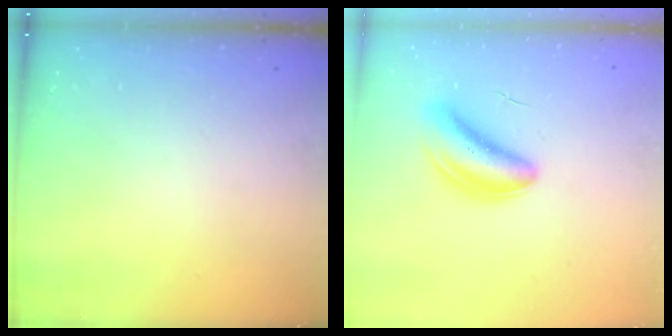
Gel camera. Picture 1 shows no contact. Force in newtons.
{"total": 5.3, "press": 4.9, "slide": 2.2}